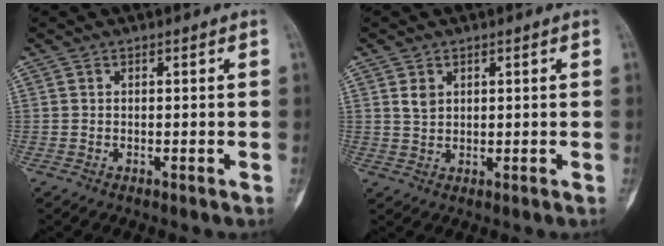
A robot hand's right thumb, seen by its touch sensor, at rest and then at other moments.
{"total": 2.4, "force": [1.0, 1.9, 1.2], "torque": [-0.013, -0.006, 0.021]}